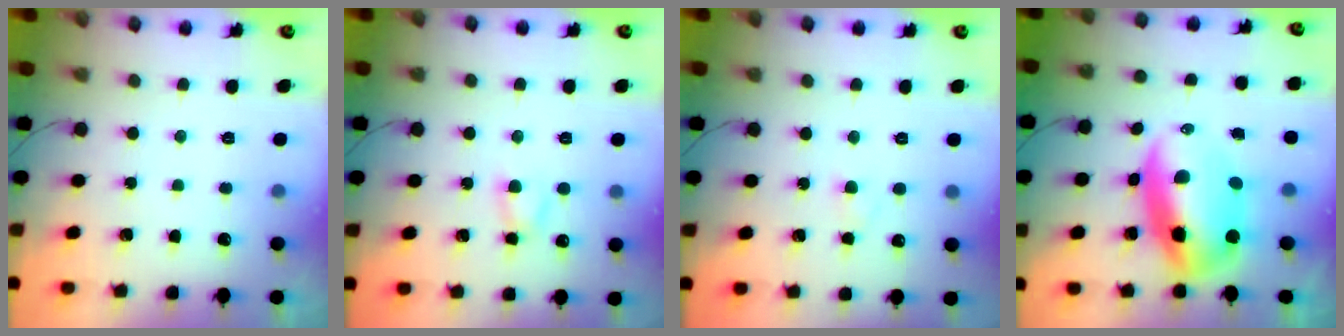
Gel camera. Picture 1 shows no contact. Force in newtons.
{"total": 3.5, "press": 3.3, "slide": 1.2}
{"total": 1.8, "press": 1.6, "slide": 0.9}
{"total": 12.5, "press": 12.0, "slide": 3.4}